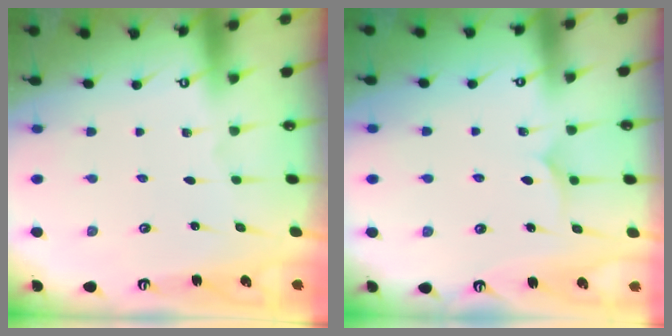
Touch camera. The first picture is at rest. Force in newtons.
{"total": 6.6, "press": 6.6, "slide": 0.3}